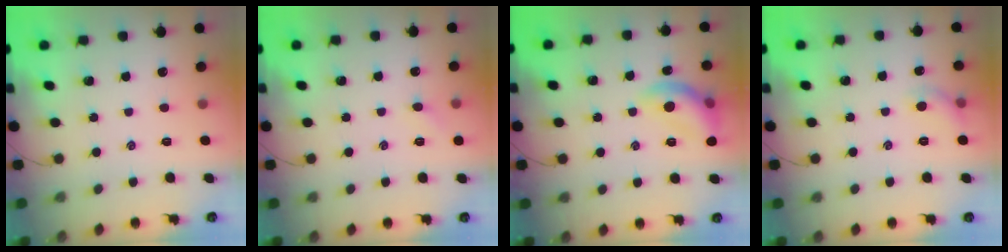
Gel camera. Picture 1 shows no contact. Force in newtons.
{"total": 2.5, "press": 2.4, "slide": 0.7}
{"total": 12.1, "press": 12.1, "slide": 0.7}
{"total": 5.2, "press": 5.1, "slide": 1.0}